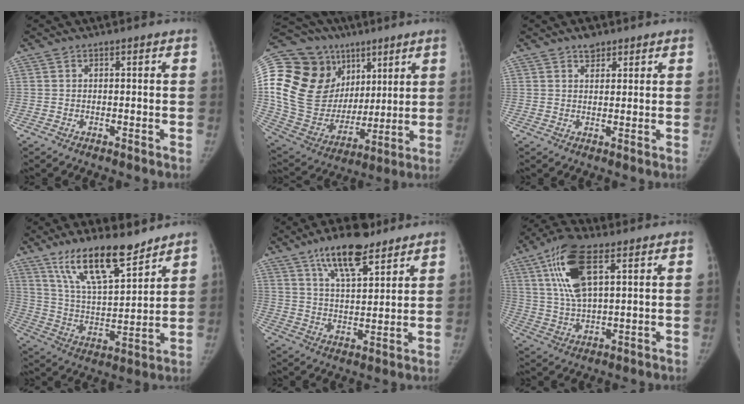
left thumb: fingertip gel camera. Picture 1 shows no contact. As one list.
[{"total": 29.5, "force": [9.7, 21.6, 17.7], "torque": [-0.310, 0.019, 0.188]}, {"total": 3.0, "force": [2.2, 1.7, 1.1], "torque": [0.000, -0.012, 0.032]}, {"total": 16.1, "force": [11.7, 4.9, 10.0], "torque": [-0.146, -0.068, 0.219]}, {"total": 12.5, "force": [8.3, 4.7, 8.1], "torque": [-0.113, -0.041, 0.142]}, {"total": 13.5, "force": [5.6, 5.5, 11.1], "torque": [-0.215, -0.005, 0.106]}]